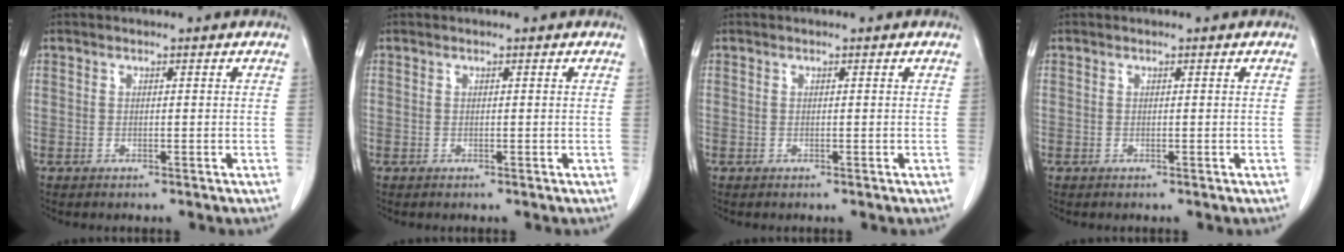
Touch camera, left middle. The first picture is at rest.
{"total": 0.0}
{"total": 0.0}
{"total": 0.0}